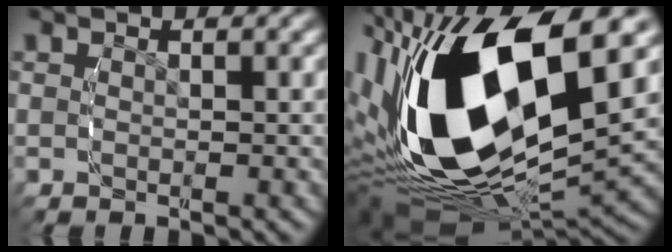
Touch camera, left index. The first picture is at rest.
{"total": 19.7, "force": [0.1, 11.1, 16.2], "torque": [-0.338, -0.032, 0.018]}